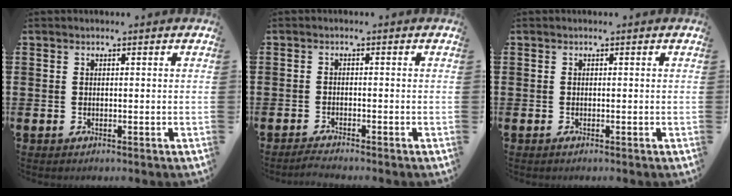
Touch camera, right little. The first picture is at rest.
{"total": 1.1, "force": [-1.1, -0.1, 0.4], "torque": [-0.009, 0.001, -0.021]}
{"total": 0.0}